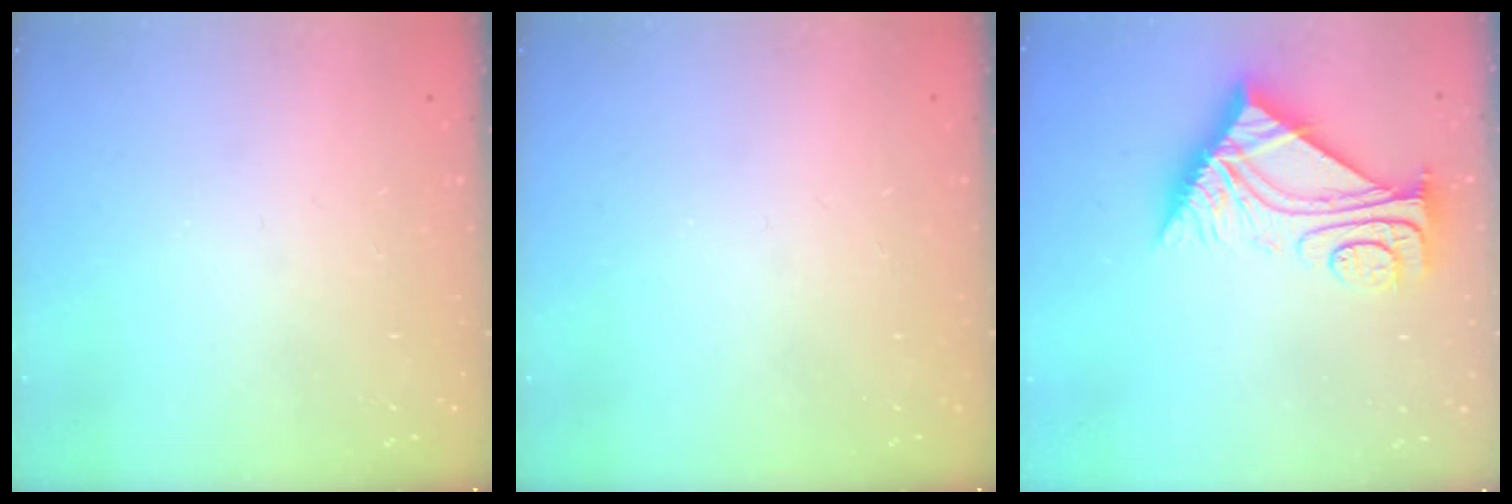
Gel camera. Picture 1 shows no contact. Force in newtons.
{"total": 0.0}
{"total": 8.8, "press": 8.8, "slide": 0.9}